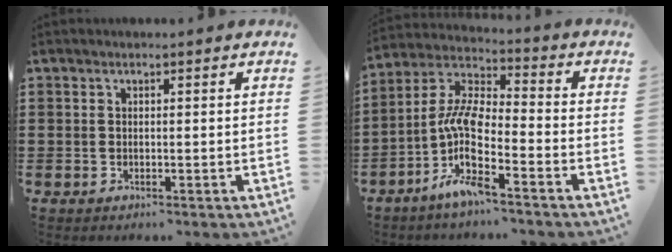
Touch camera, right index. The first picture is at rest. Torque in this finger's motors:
{"motor_torque": [1.09, 1.05, 0.85, 0.21]}